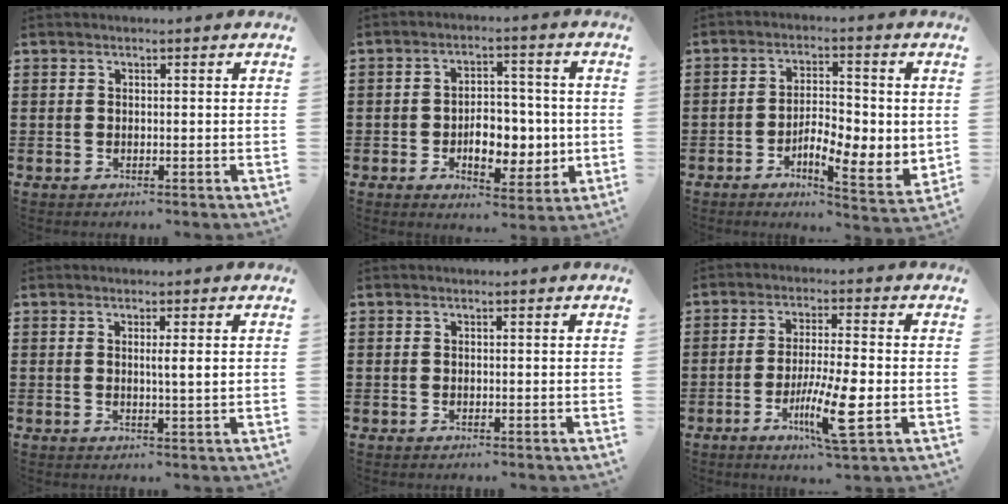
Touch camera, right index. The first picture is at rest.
{"total": 7.6, "force": [-1.3, 4.8, 5.8], "torque": [-0.083, 0.003, -0.025]}
{"total": 6.1, "force": [-1.1, 2.8, 5.3], "torque": [-0.092, -0.011, -0.023]}
{"total": 2.2, "force": [0.4, 0.0, 2.2], "torque": [-0.044, -0.002, 0.006]}
{"total": 0.0}
{"total": 9.5, "force": [-3.0, 1.1, 8.9], "torque": [-0.170, -0.016, -0.055]}